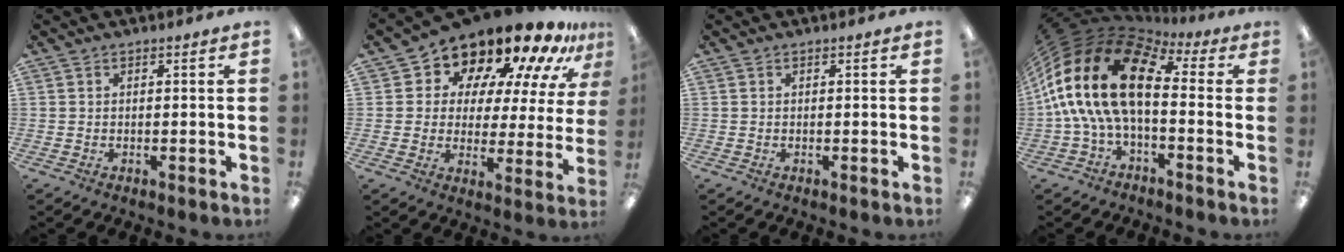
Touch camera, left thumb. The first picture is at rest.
{"total": 14.8, "force": [12.6, 5.4, 5.4], "torque": [-0.102, -0.113, 0.212]}
{"total": 0.0}
{"total": 21.4, "force": [2.3, 11.0, 18.2], "torque": [-0.391, -0.005, 0.041]}